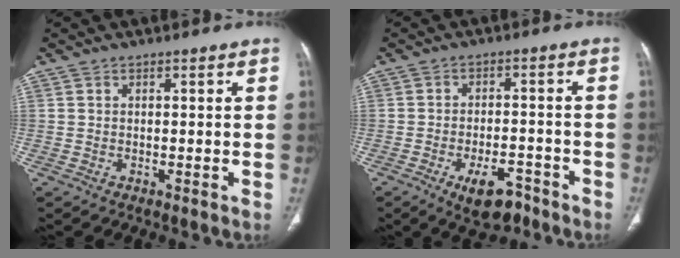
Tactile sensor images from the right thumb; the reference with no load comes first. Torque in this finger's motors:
{"motor_torque": [-0.09, 0.20, -0.23, 0.08, -0.02]}